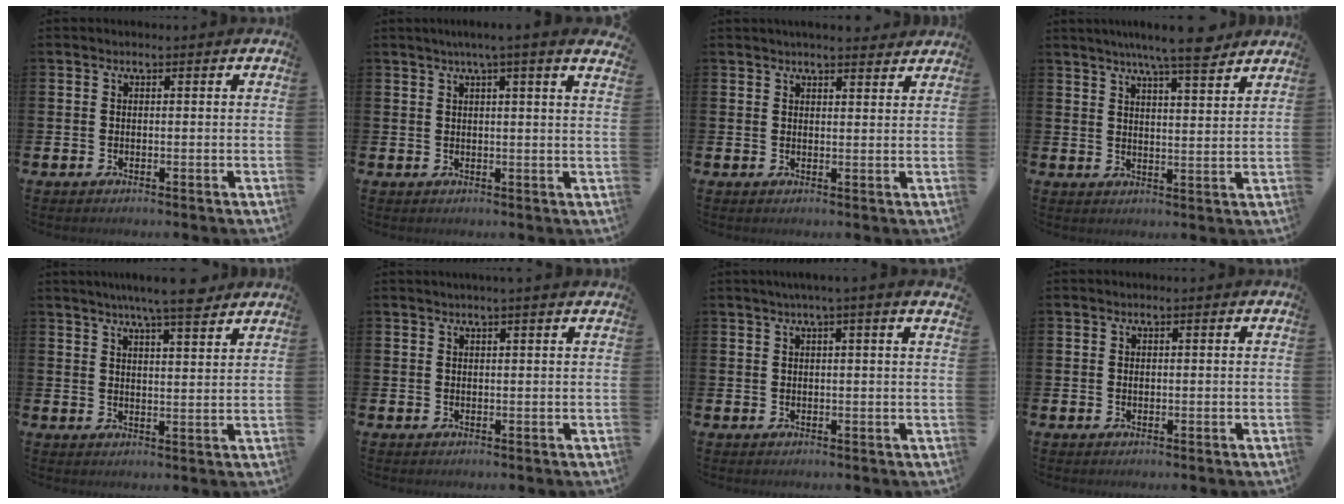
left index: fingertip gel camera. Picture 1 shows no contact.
{"total": 3.3, "force": [2.7, -0.8, 1.7], "torque": [-0.034, -0.009, 0.045]}
{"total": 3.1, "force": [3.1, 0.3, 0.4], "torque": [-0.003, -0.014, 0.055]}
{"total": 7.5, "force": [6.7, 0.2, 3.3], "torque": [-0.060, -0.030, 0.116]}
{"total": 7.0, "force": [6.3, 0.1, 2.9], "torque": [-0.060, -0.024, 0.111]}
{"total": 1.1, "force": [1.0, -0.2, 0.5], "torque": [-0.005, -0.002, 0.017]}
{"total": 2.2, "force": [1.7, -0.6, 1.3], "torque": [-0.030, 0.000, 0.030]}
{"total": 0.0}